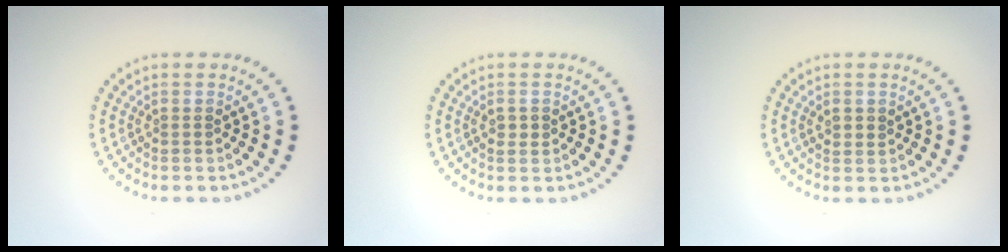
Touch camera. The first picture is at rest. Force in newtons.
{"total": 1.1, "press": 1.1, "slide": 0.1}
{"total": 1.1, "press": 1.0, "slide": 0.5}